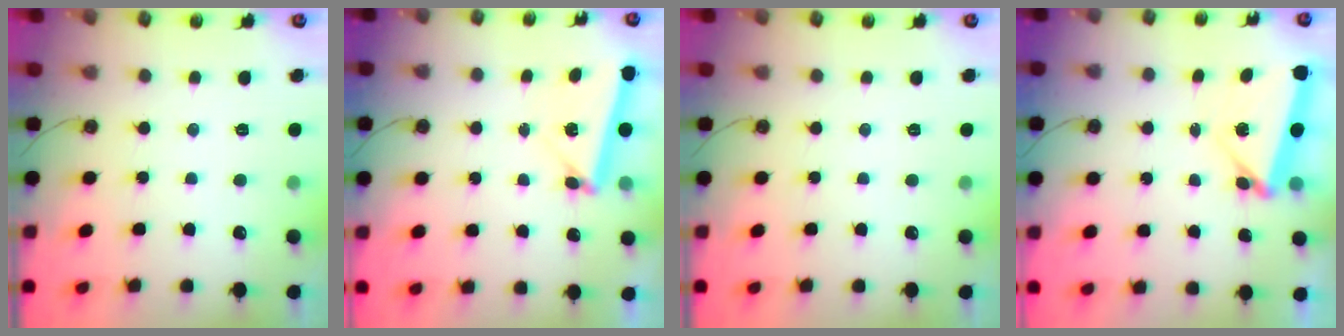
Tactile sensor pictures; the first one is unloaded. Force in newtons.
{"total": 5.8, "press": 5.8, "slide": 0.3}
{"total": 0.0}
{"total": 6.0, "press": 5.8, "slide": 1.7}